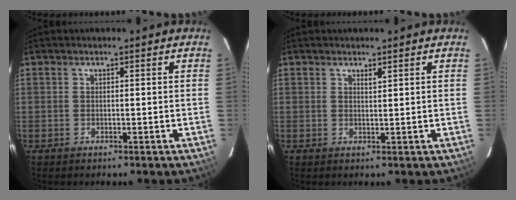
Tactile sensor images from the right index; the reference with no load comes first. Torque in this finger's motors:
{"motor_torque": [0.33, 0.28, 0.01, 0.02]}